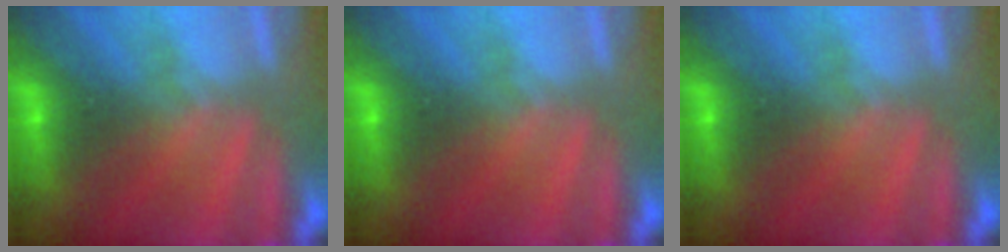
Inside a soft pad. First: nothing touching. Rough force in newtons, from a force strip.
{"total": 0.0}
{"total": 0.0}